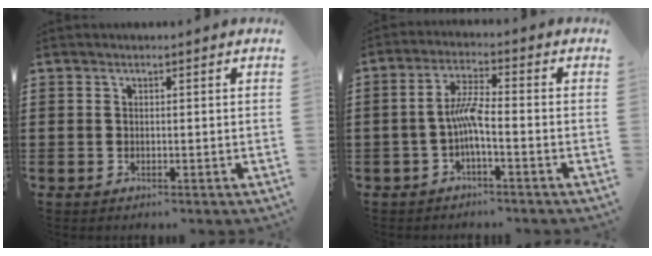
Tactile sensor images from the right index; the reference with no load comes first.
{"total": 5.1, "force": [-1.4, 0.8, 4.8], "torque": [-0.103, 0.000, -0.033]}